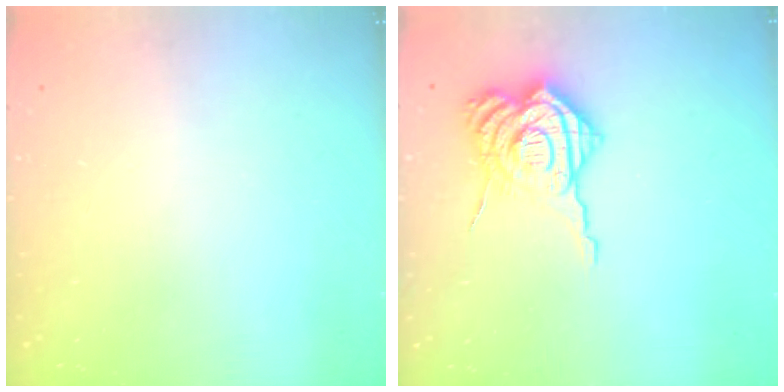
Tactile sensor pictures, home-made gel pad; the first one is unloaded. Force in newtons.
{"total": 16.1, "press": 16.0, "slide": 1.7}